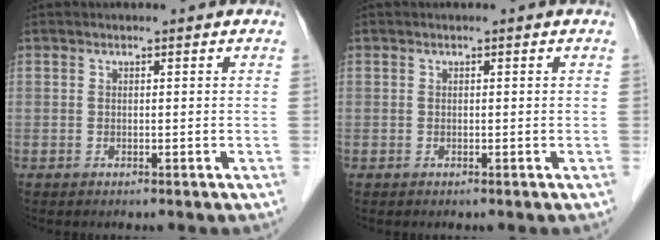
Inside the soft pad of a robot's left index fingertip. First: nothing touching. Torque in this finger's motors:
{"motor_torque": [0.04, 0.03, 0.00, 0.00]}